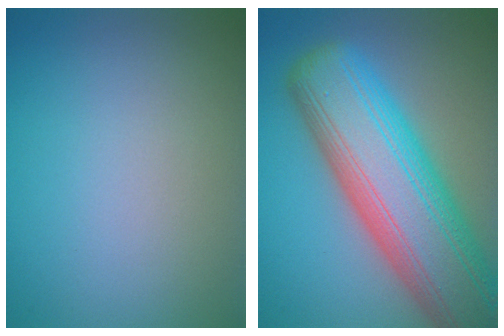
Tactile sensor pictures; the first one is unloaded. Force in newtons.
{"total": 14.4, "press": 14.4, "slide": 0.6}